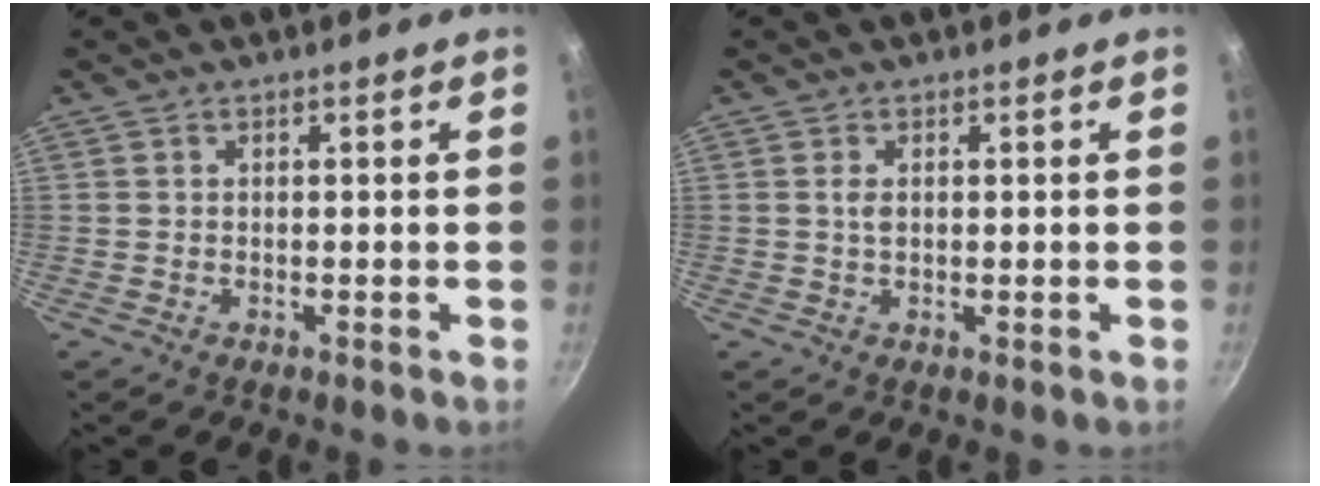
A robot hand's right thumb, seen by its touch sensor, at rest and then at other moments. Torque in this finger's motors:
{"motor_torque": [0.17, 0.09, -0.16, -0.06, -0.03]}